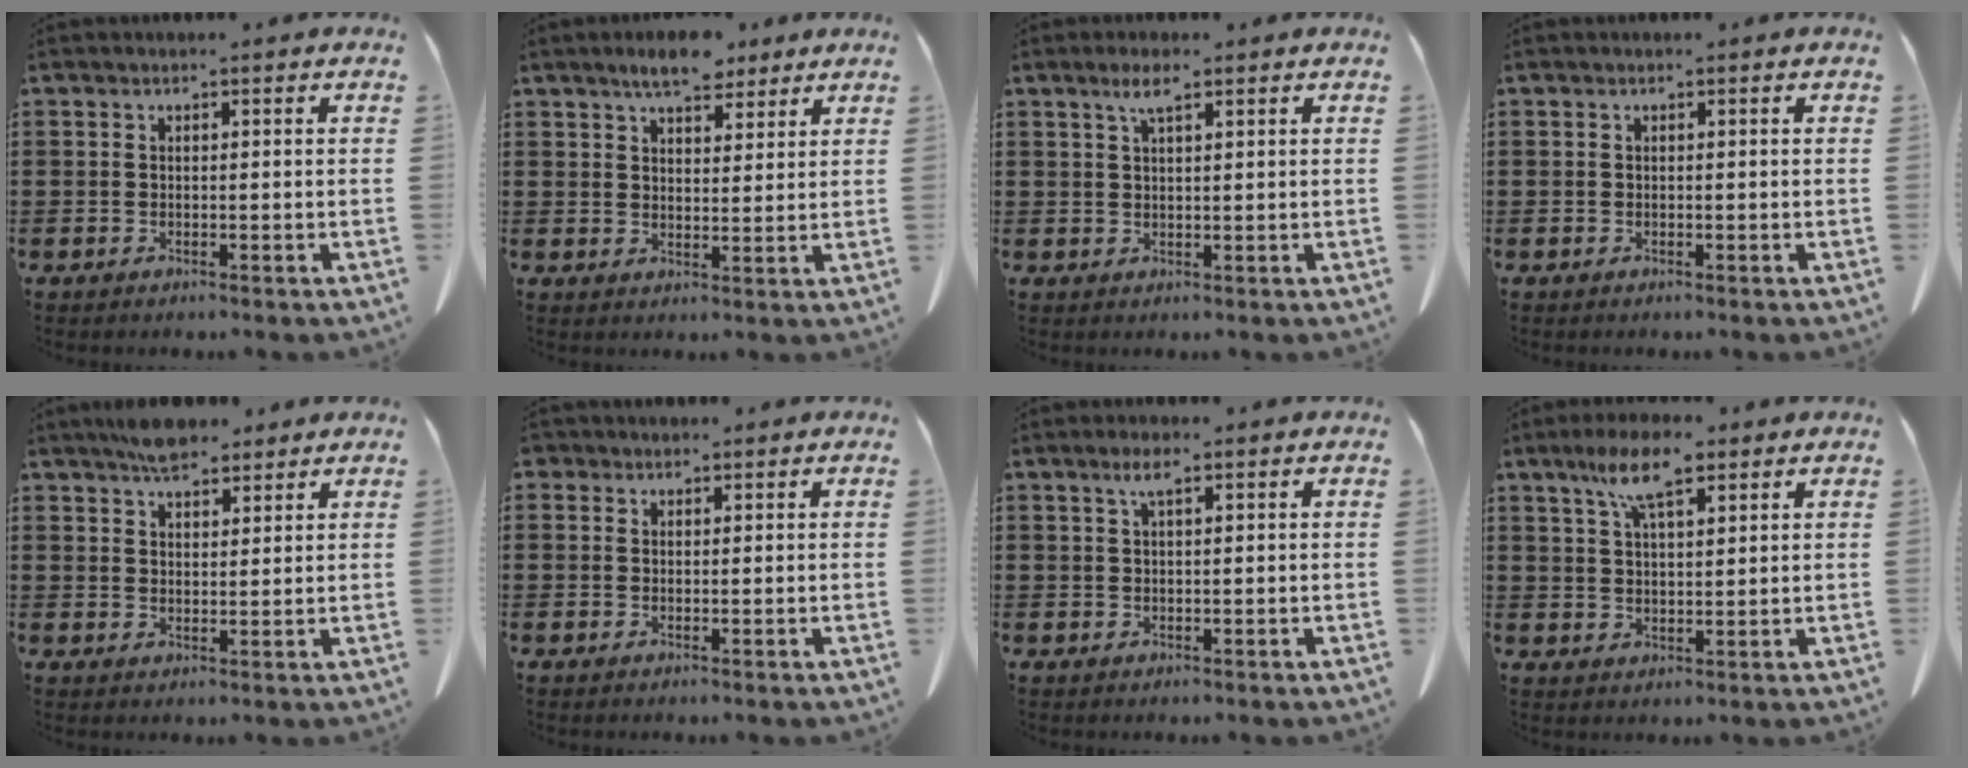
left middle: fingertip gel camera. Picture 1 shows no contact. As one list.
[{"total": 5.4, "force": [4.7, 1.8, 1.9], "torque": [-0.040, -0.008, 0.085]}, {"total": 3.1, "force": [1.9, 0.7, 2.3], "torque": [-0.049, 0.006, 0.032]}, {"total": 0.0}, {"total": 4.8, "force": [4.2, 1.6, 1.7], "torque": [-0.043, -0.005, 0.079]}, {"total": 1.2, "force": [0.9, 0.7, 0.1], "torque": [-0.006, 0.004, 0.019]}, {"total": 2.4, "force": [1.3, 0.5, 1.9], "torque": [-0.040, 0.006, 0.021]}, {"total": 7.9, "force": [5.1, 2.0, 5.8], "torque": [-0.122, 0.001, 0.088]}]